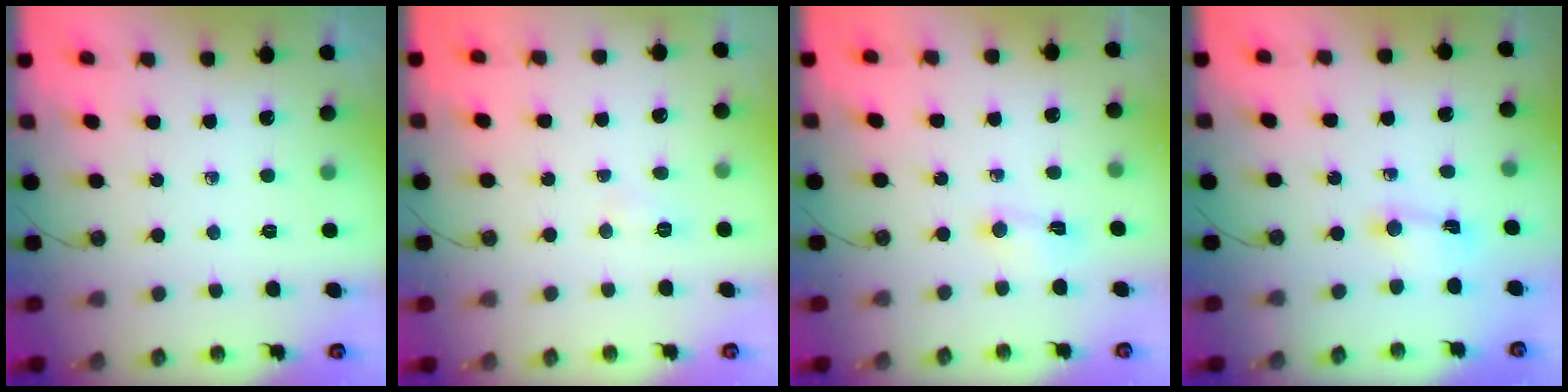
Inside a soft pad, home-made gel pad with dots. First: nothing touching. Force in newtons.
{"total": 4.4, "press": 4.3, "slide": 0.6}
{"total": 3.4, "press": 3.4, "slide": 0.3}
{"total": 1.5, "press": 1.5, "slide": 0.1}